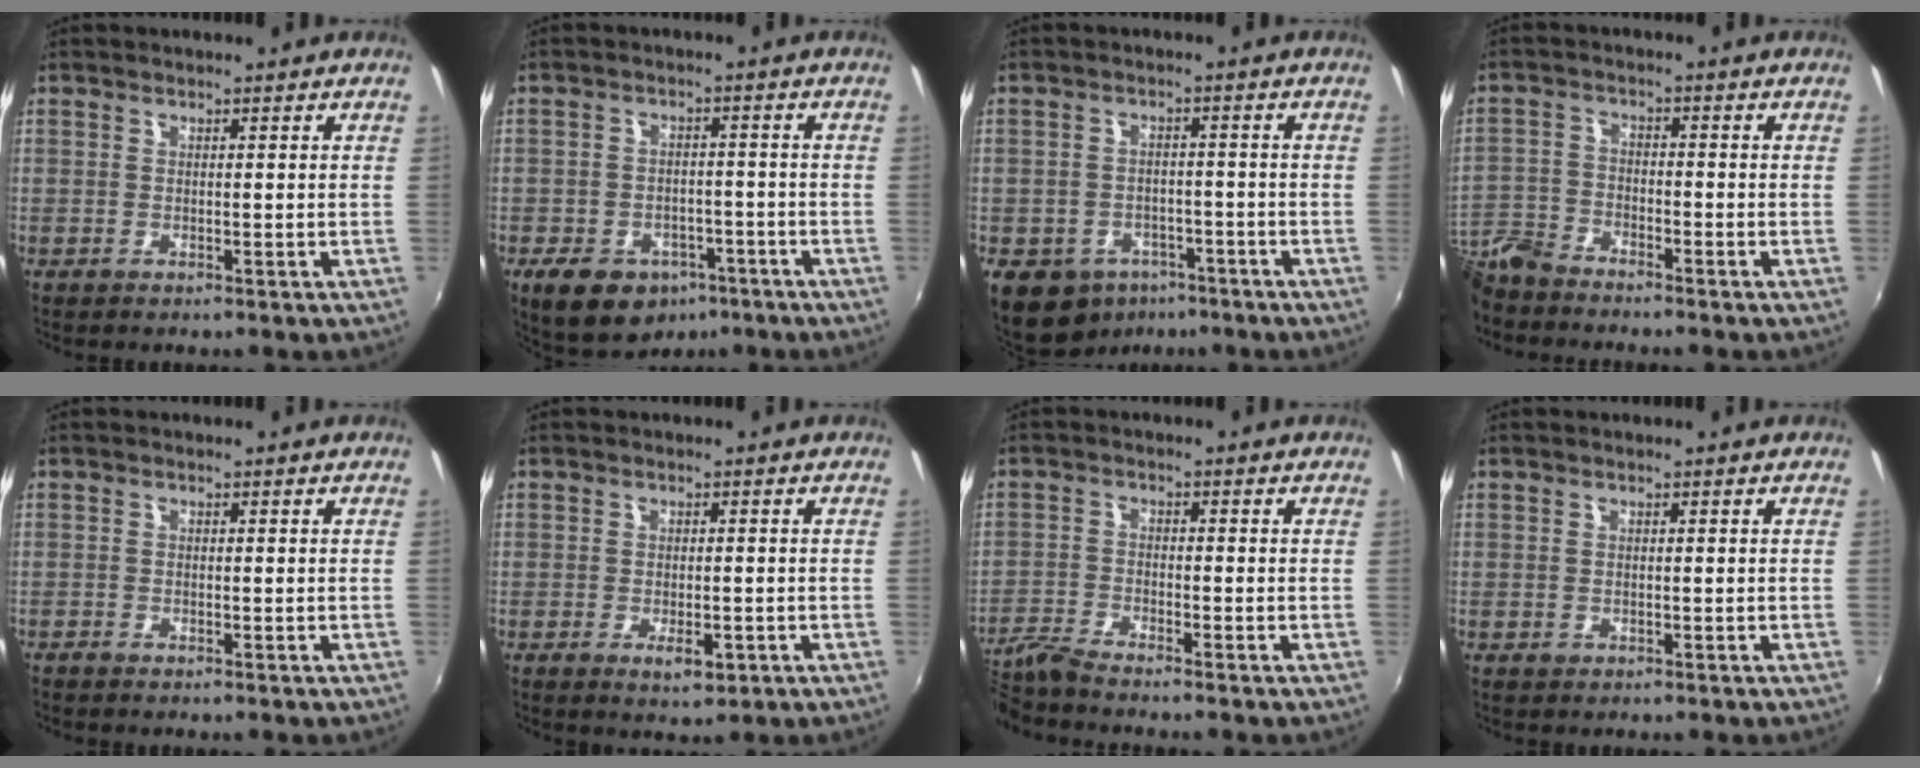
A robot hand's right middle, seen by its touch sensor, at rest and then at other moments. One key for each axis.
{"total": 11.9, "fx": -7.0, "fy": 8.0, "fz": 5.4, "tx": -0.126, "ty": 0.006, "tz": -0.088}
{"total": 9.6, "fx": -6.2, "fy": 6.7, "fz": 3.0, "tx": -0.082, "ty": 0.004, "tz": -0.079}
{"total": 8.9, "fx": -7.9, "fy": 3.0, "fz": 2.9, "tx": -0.077, "ty": -0.002, "tz": -0.165}
{"total": 0.8, "fx": -0.7, "fy": 0.3, "fz": 0.1, "tx": -0.005, "ty": -0.003, "tz": -0.018}
{"total": 3.2, "fx": -1.3, "fy": 1.5, "fz": 2.5, "tx": -0.048, "ty": -0.007, "tz": -0.017}
{"total": 5.3, "fx": -5.1, "fy": -0.4, "fz": 1.4, "tx": -0.042, "ty": -0.016, "tz": -0.106}
{"total": 0.6, "fx": -0.3, "fy": 0.5, "fz": 0.1, "tx": 0.000, "ty": -0.004, "tz": -0.004}